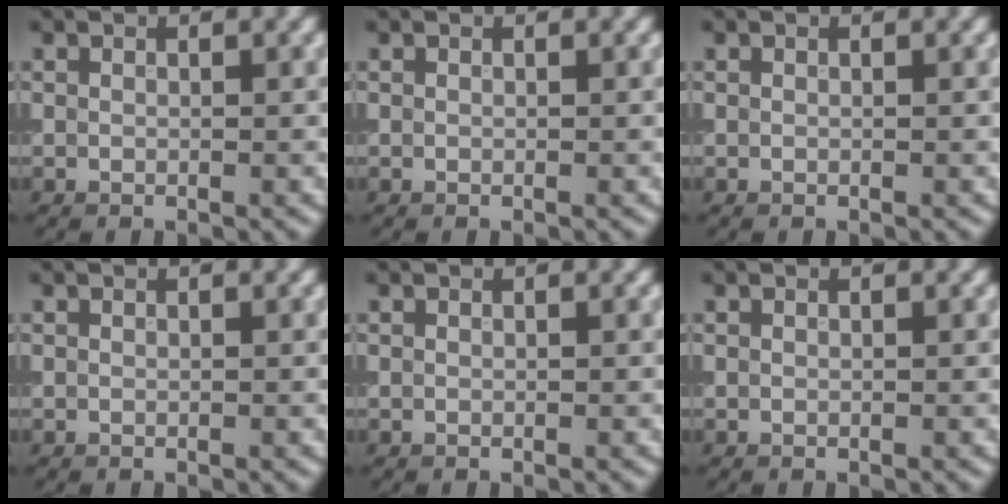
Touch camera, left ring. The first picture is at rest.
{"total": 0.0}
{"total": 0.0}
{"total": 0.0}
{"total": 0.0}
{"total": 0.0}